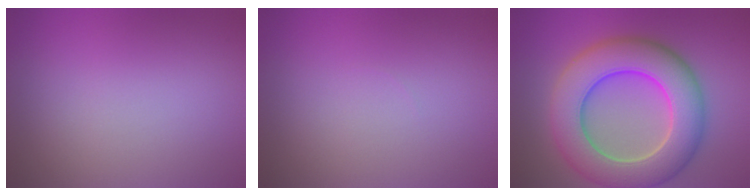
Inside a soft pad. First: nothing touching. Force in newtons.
{"total": 0.5, "press": 0.5, "slide": 0.0}
{"total": 10.6, "press": 10.6, "slide": 0.5}